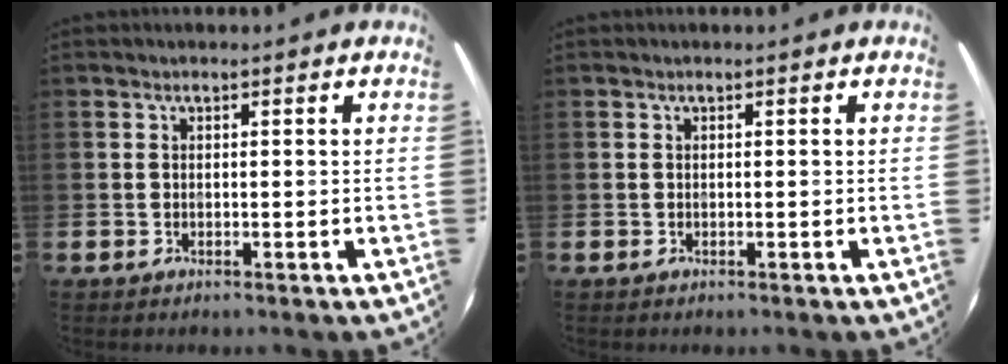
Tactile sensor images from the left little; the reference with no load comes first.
{"total": 0.0}